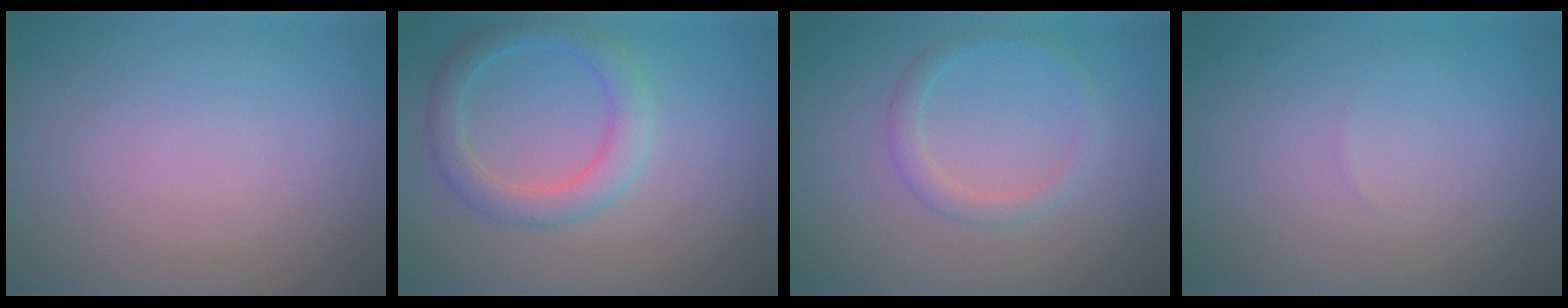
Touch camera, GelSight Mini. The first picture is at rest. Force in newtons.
{"total": 3.2, "press": 3.2, "slide": 0.0}
{"total": 1.7, "press": 1.7, "slide": 0.0}
{"total": 0.0}